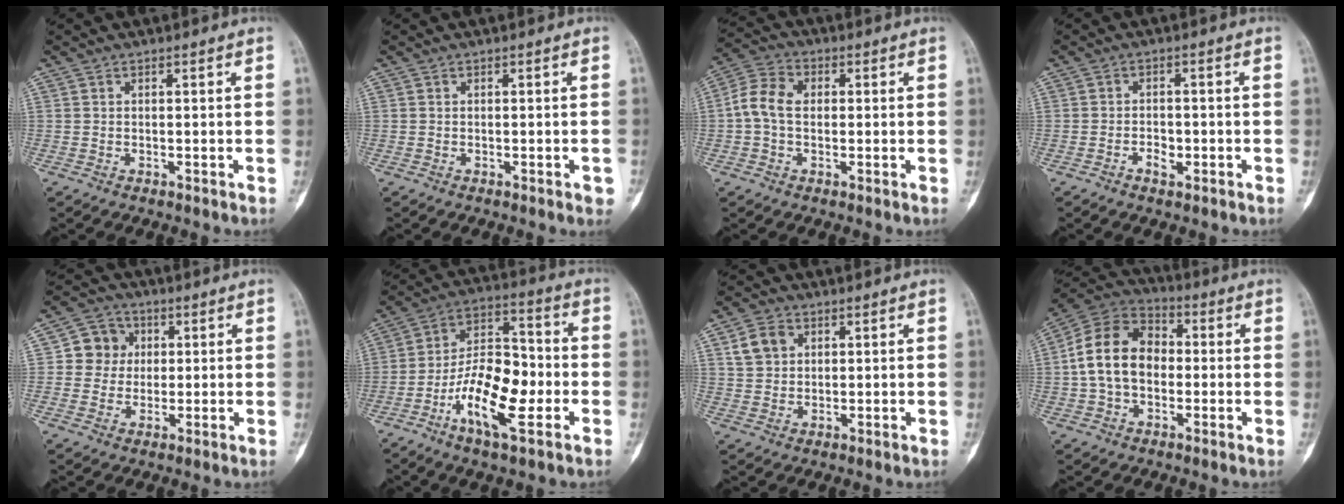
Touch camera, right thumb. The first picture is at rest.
{"total": 1.0, "force": [-0.4, 0.4, 0.8], "torque": [-0.005, -0.001, -0.005]}
{"total": 7.3, "force": [0.0, 5.2, 5.1], "torque": [-0.099, 0.024, -0.008]}
{"total": 2.6, "force": [-1.2, 1.6, 1.7], "torque": [-0.022, 0.008, -0.021]}
{"total": 7.0, "force": [1.0, 6.6, 2.0], "torque": [0.008, 0.008, 0.009]}
{"total": 15.9, "force": [-5.3, 6.5, 13.5], "torque": [-0.229, 0.033, -0.098]}
{"total": 5.6, "force": [2.1, 4.5, 2.7], "torque": [-0.034, -0.001, 0.042]}
{"total": 14.4, "force": [-0.3, 10.4, 10.0], "torque": [-0.165, 0.036, -0.015]}